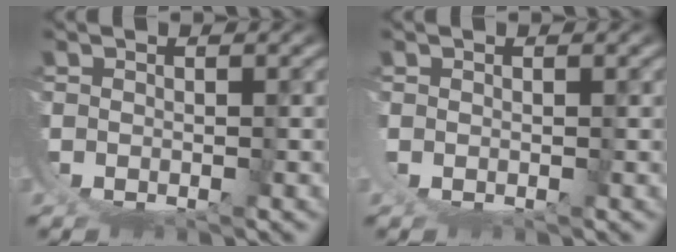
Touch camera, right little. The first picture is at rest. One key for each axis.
{"total": 0.7, "fx": 0.5, "fy": -0.2, "fz": 0.4, "tx": -0.016, "ty": -0.007, "tz": 0.014}